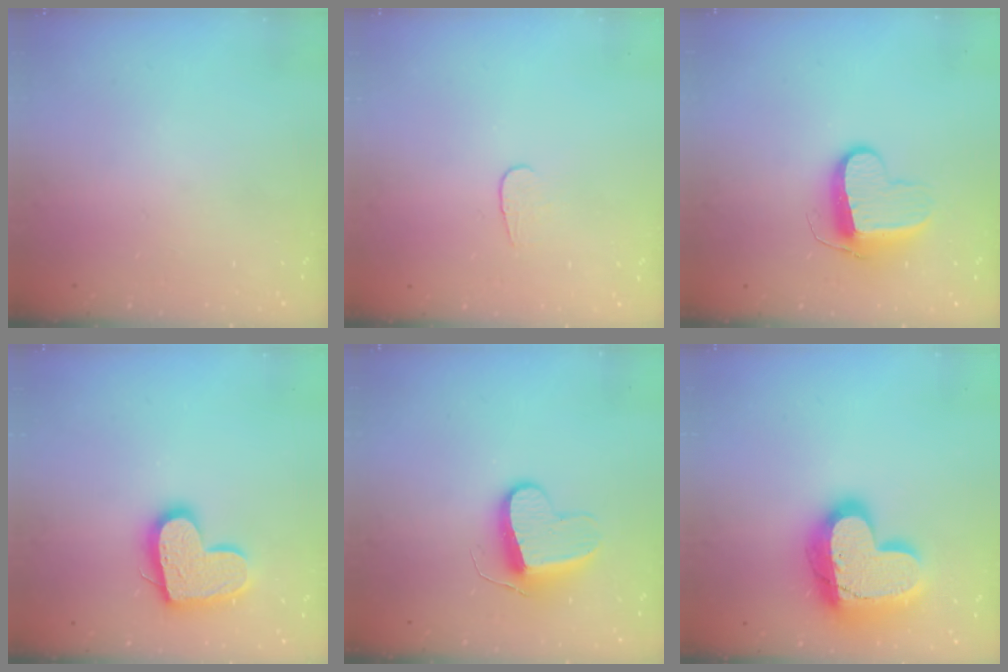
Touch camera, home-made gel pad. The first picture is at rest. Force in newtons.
{"total": 3.8, "press": 3.8, "slide": 0.4}
{"total": 10.0, "press": 10.0, "slide": 0.5}
{"total": 15.1, "press": 15.0, "slide": 1.0}
{"total": 10.0, "press": 10.0, "slide": 0.6}
{"total": 21.7, "press": 21.6, "slide": 1.9}